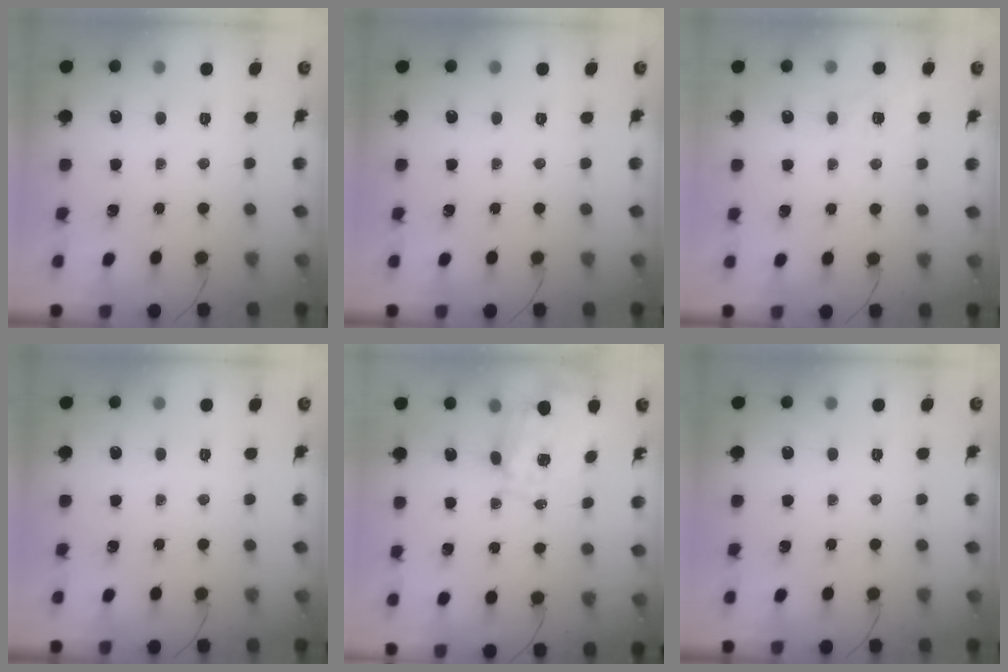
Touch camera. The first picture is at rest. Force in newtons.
{"total": 0.0}
{"total": 7.0, "press": 6.7, "slide": 2.0}
{"total": 0.0}
{"total": 1.3, "press": 1.2, "slide": 0.4}
{"total": 0.0}